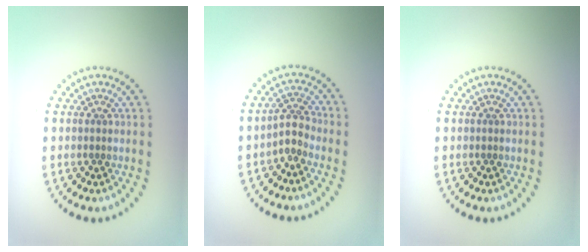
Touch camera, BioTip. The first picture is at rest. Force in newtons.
{"total": 2.1, "press": 1.5, "slide": 1.5}
{"total": 0.0}